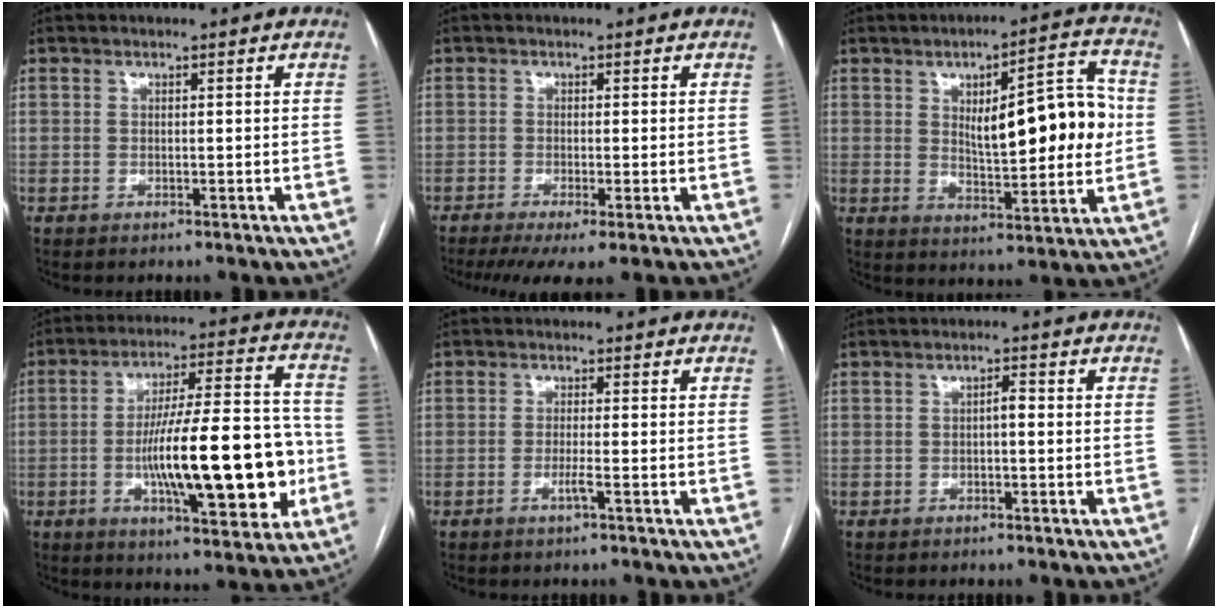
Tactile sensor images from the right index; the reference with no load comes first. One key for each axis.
{"total": 5.6, "fx": -3.5, "fy": 0.8, "fz": 4.3, "tx": -0.065, "ty": -0.014, "tz": -0.060}
{"total": 14.7, "fx": 1.6, "fy": 4.1, "fz": 14.0, "tx": -0.190, "ty": 0.021, "tz": 0.030}
{"total": 20.2, "fx": -3.9, "fy": 4.2, "fz": 19.4, "tx": -0.306, "ty": 0.012, "tz": -0.053}
{"total": 2.1, "fx": -1.0, "fy": -0.2, "fz": 1.8, "tx": -0.036, "ty": -0.003, "tz": -0.019}
{"total": 1.4, "fx": -0.2, "fy": 0.5, "fz": 1.3, "tx": -0.019, "ty": 0.005, "tz": -0.005}